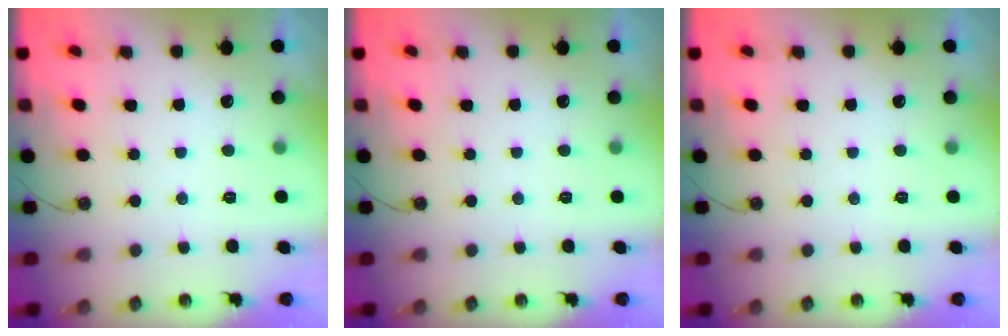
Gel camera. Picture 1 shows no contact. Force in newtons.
{"total": 0.0}
{"total": 0.0}